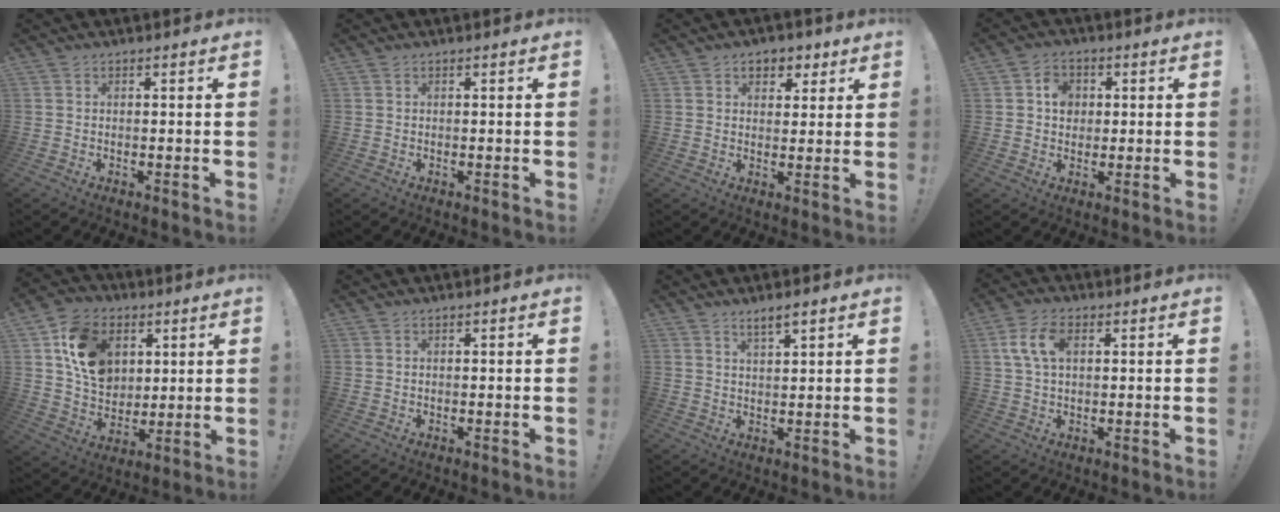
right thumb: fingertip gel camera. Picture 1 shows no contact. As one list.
[{"total": 0.0}, {"total": 5.8, "force": [3.0, 4.3, 2.3], "torque": [-0.017, -0.012, 0.053]}, {"total": 5.3, "force": [0.9, 4.7, 2.3], "torque": [-0.020, 0.001, 0.013]}, {"total": 15.9, "force": [5.8, 12.3, 8.2], "torque": [-0.115, -0.012, 0.118]}, {"total": 0.0}, {"total": 3.6, "force": [2.7, 0.7, 2.3], "torque": [-0.039, -0.015, 0.046]}, {"total": 8.1, "force": [2.2, 4.7, 6.2], "torque": [-0.125, 0.004, 0.040]}]